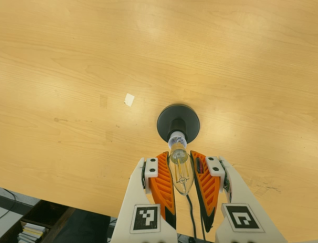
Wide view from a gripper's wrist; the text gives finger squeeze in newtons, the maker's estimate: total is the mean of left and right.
{"total": 22.2, "left": 25.0, "right": 19.4}